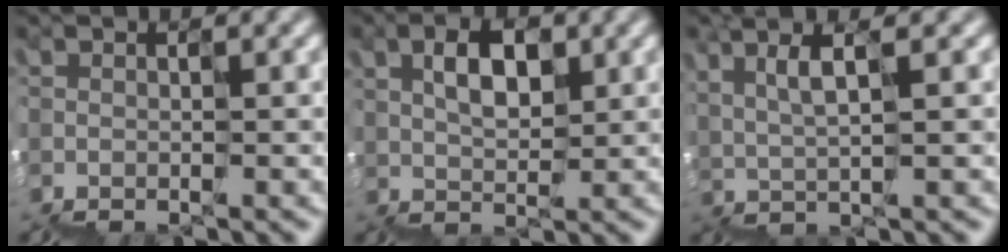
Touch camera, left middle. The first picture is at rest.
{"total": 3.0, "force": [2.3, 1.3, 1.3], "torque": [-0.008, 0.016, 0.047]}
{"total": 2.7, "force": [2.2, 0.1, 1.6], "torque": [-0.015, 0.012, 0.048]}